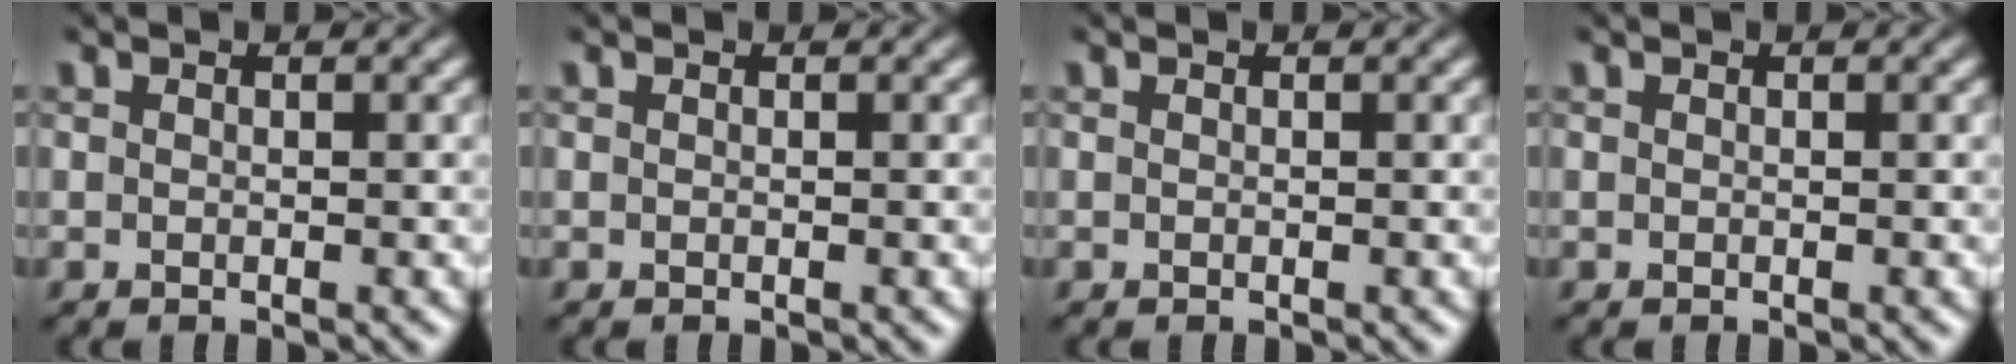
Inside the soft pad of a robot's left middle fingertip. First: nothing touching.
{"total": 0.0}
{"total": 0.0}
{"total": 0.0}